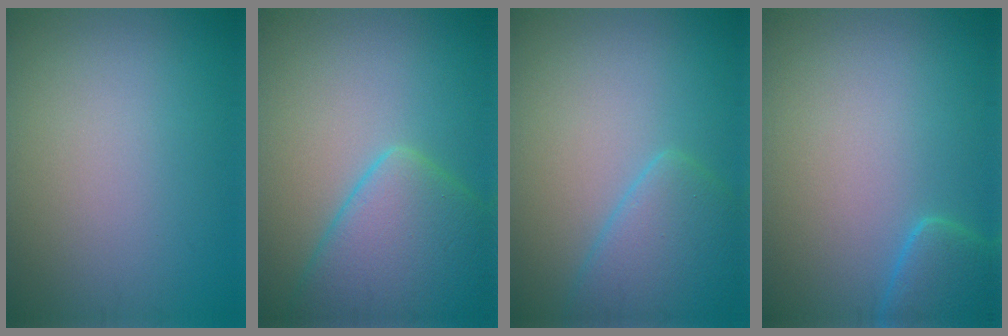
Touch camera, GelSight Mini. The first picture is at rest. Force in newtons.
{"total": 7.8, "press": 7.8, "slide": 0.5}
{"total": 4.7, "press": 4.7, "slide": 0.2}
{"total": 3.1, "press": 3.1, "slide": 0.3}